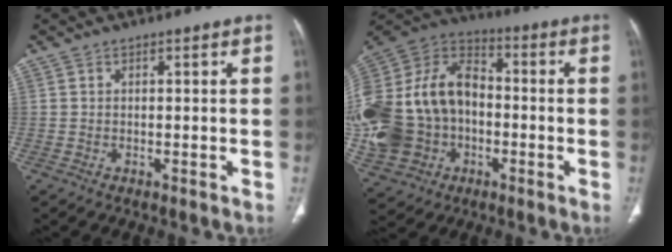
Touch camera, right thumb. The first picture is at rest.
{"total": 28.4, "force": [-4.0, 22.0, 17.5], "torque": [-0.406, 0.052, -0.065]}